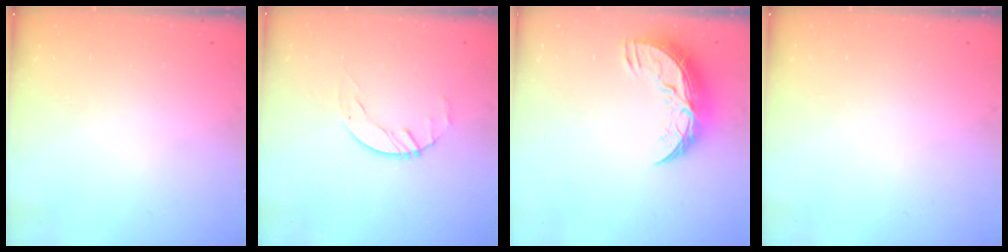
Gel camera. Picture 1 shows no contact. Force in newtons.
{"total": 1.4, "press": 1.4, "slide": 0.2}
{"total": 11.2, "press": 11.2, "slide": 0.7}
{"total": 0.0}